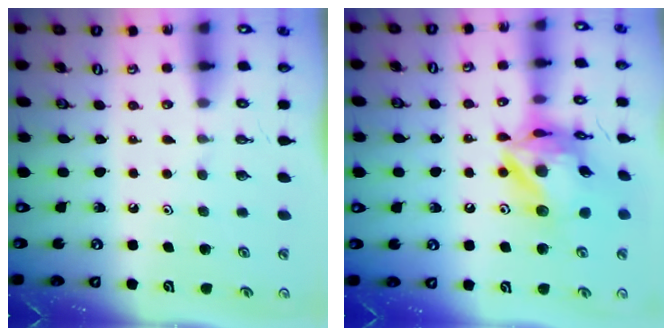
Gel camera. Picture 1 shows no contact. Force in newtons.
{"total": 18.0, "press": 17.9, "slide": 2.0}